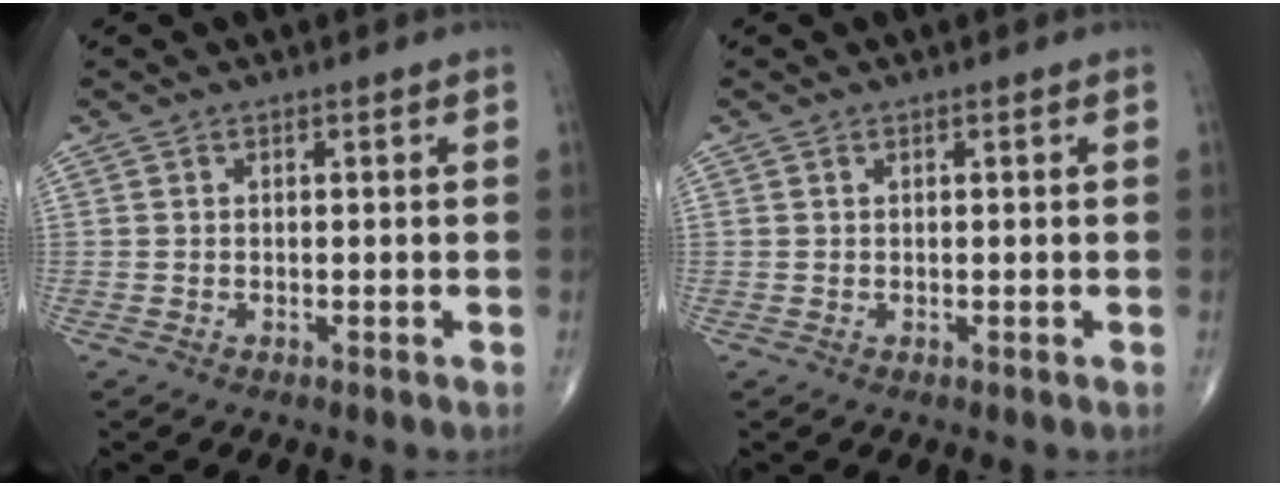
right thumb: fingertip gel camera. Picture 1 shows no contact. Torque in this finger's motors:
{"motor_torque": [0.07, 0.07, 0.07, 0.17, 0.03]}